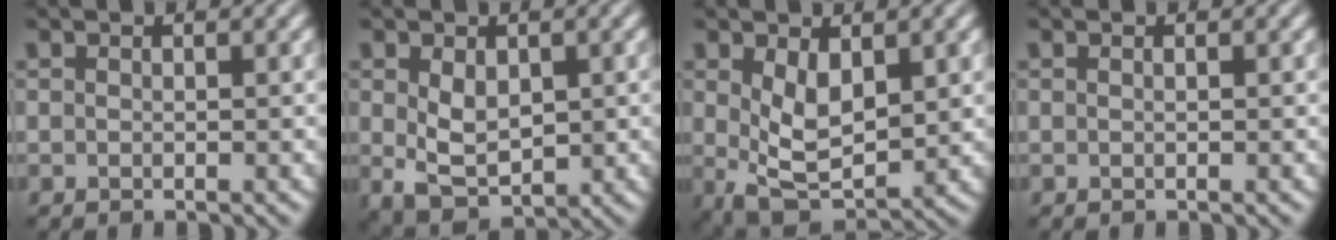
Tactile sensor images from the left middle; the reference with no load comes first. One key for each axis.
{"total": 4.1, "fx": 0.3, "fy": 2.6, "fz": 3.2, "tx": -0.061, "ty": -0.006, "tz": 0.014}
{"total": 5.2, "fx": 0.8, "fy": 2.7, "fz": 4.4, "tx": -0.089, "ty": -0.010, "tz": 0.020}
{"total": 0.0}